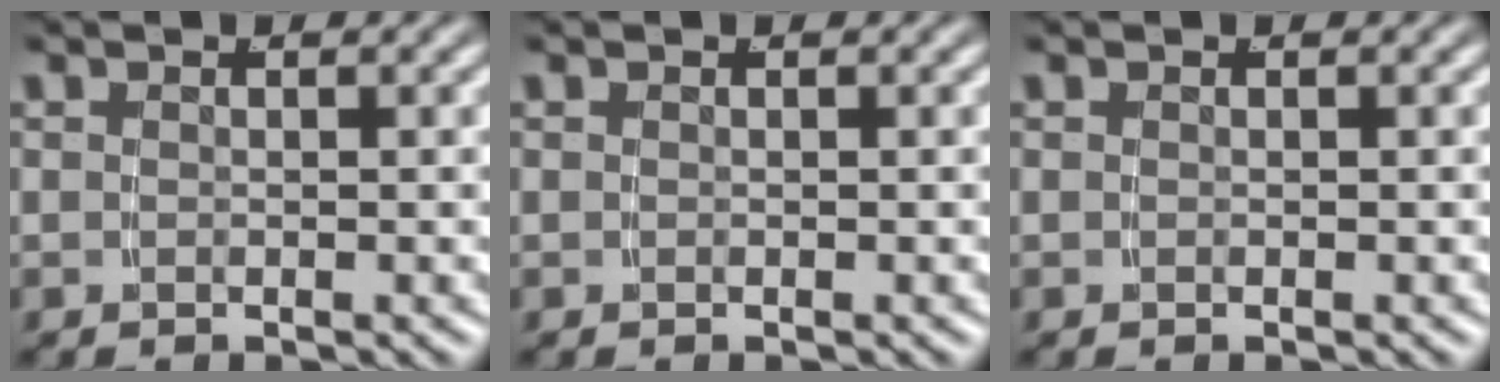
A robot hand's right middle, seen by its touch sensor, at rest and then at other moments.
{"total": 0.0}
{"total": 0.0}